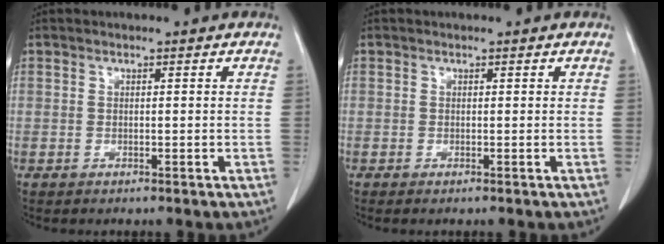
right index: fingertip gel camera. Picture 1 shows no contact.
{"total": 0.0}